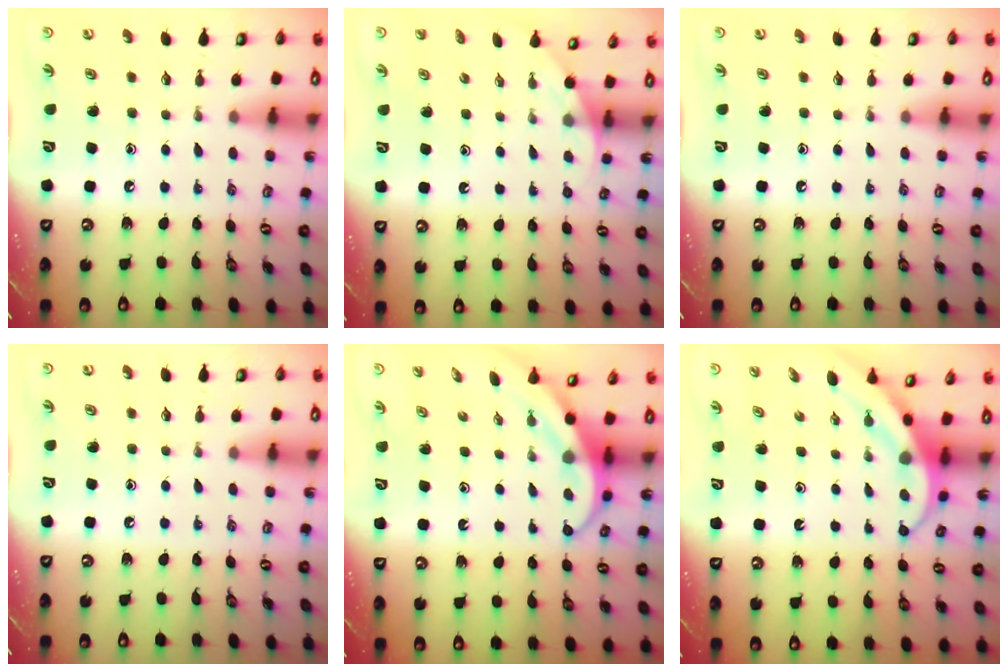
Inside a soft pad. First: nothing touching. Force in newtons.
{"total": 1.8, "press": 1.8, "slide": 0.1}
{"total": 0.0}
{"total": 0.0}
{"total": 4.0, "press": 4.0, "slide": 0.3}
{"total": 4.0, "press": 4.0, "slide": 0.4}